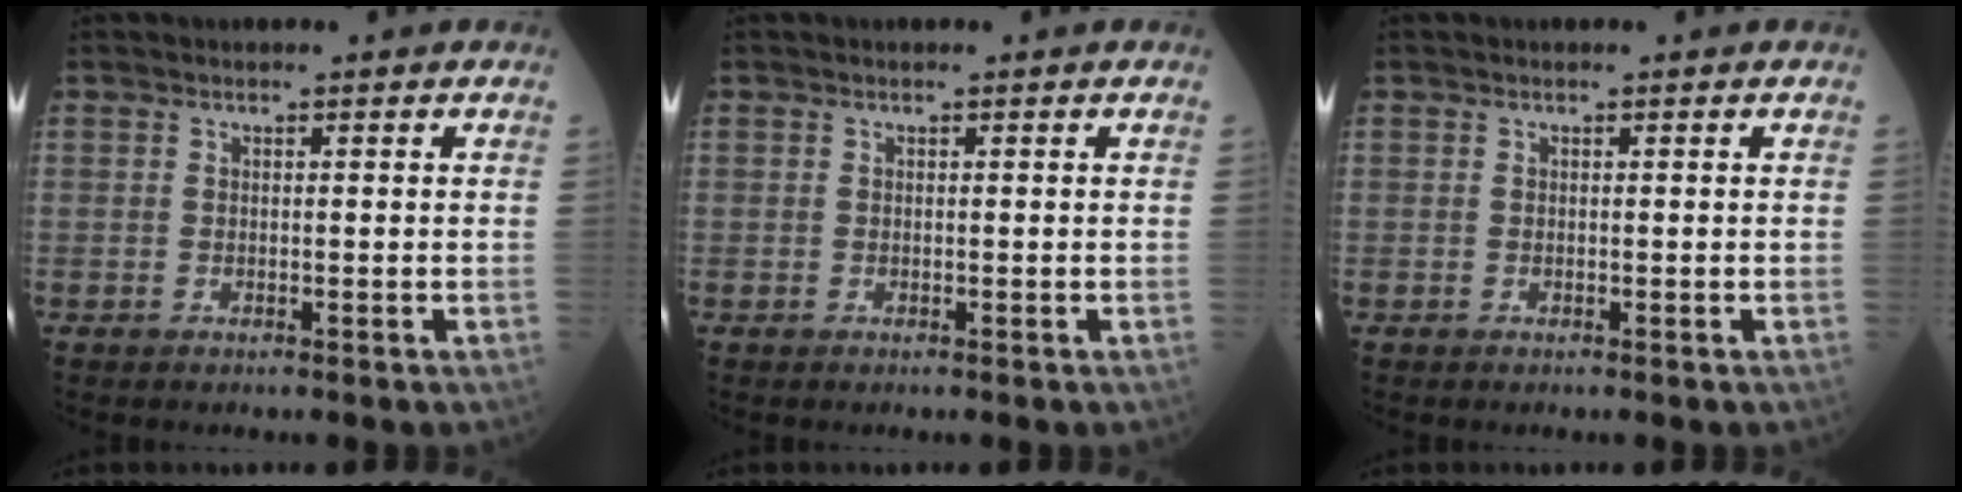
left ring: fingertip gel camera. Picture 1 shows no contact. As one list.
[{"total": 0.0}, {"total": 0.0}]